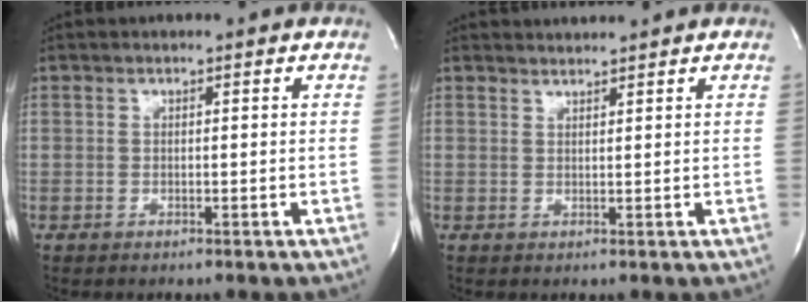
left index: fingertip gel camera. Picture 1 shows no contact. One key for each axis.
{"total": 1.5, "fx": 1.4, "fy": -0.4, "fz": -0.4, "tx": -0.007, "ty": -0.002, "tz": 0.031}